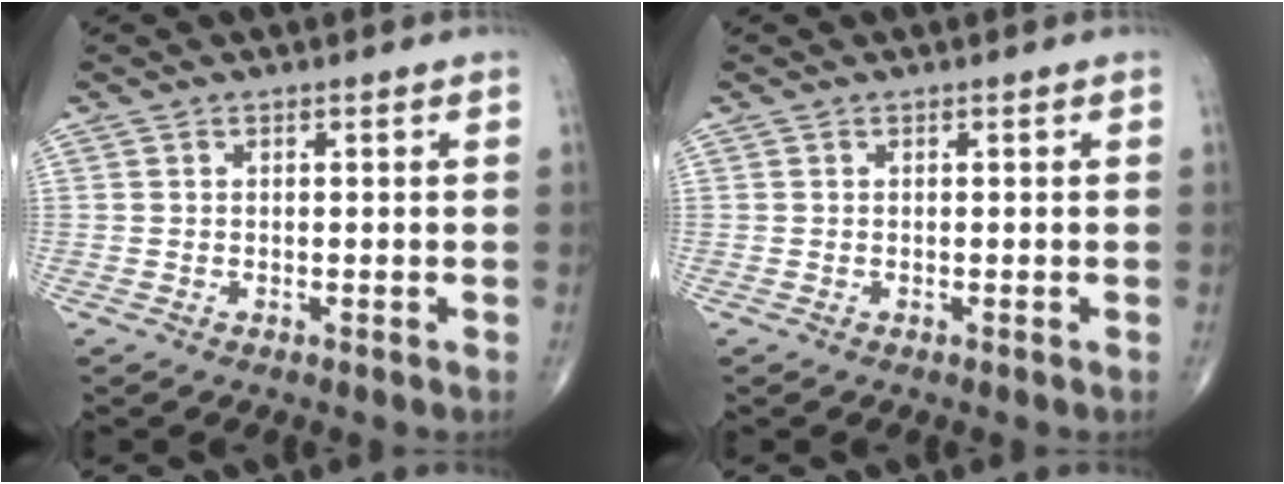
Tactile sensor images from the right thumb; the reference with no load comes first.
{"total": 0.0}